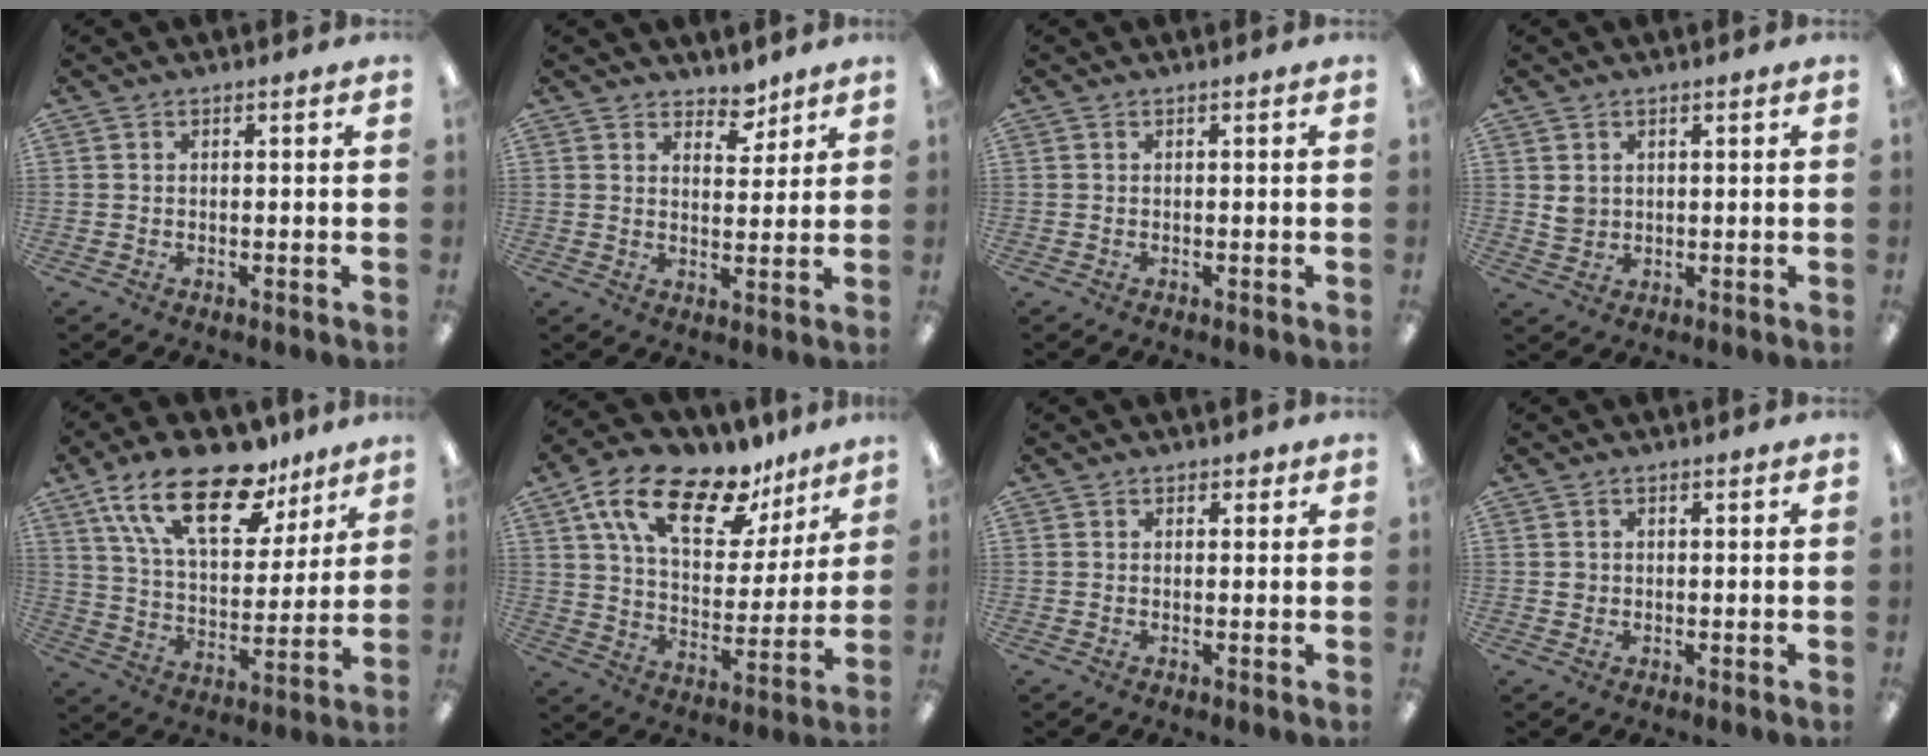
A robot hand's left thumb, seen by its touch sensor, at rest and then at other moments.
{"total": 5.3, "force": [4.4, 2.5, 1.3], "torque": [-0.005, -0.030, 0.077]}
{"total": 0.0}
{"total": 2.8, "force": [1.2, 2.5, 0.6], "torque": [-0.010, -0.001, 0.020]}
{"total": 25.4, "force": [15.1, 11.9, 16.5], "torque": [-0.308, -0.079, 0.266]}
{"total": 20.1, "force": [13.1, 9.3, 12.0], "torque": [-0.207, -0.071, 0.227]}
{"total": 1.2, "force": [0.8, 0.9, 0.3], "torque": [0.001, -0.001, 0.013]}
{"total": 1.2, "force": [0.2, 1.2, 0.2], "torque": [-0.005, 0.005, 0.001]}